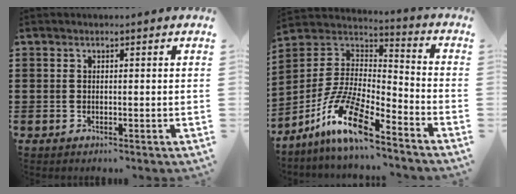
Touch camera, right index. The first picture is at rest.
{"total": 12.8, "force": [-8.6, 3.2, 8.9], "torque": [-0.196, 0.006, -0.171]}